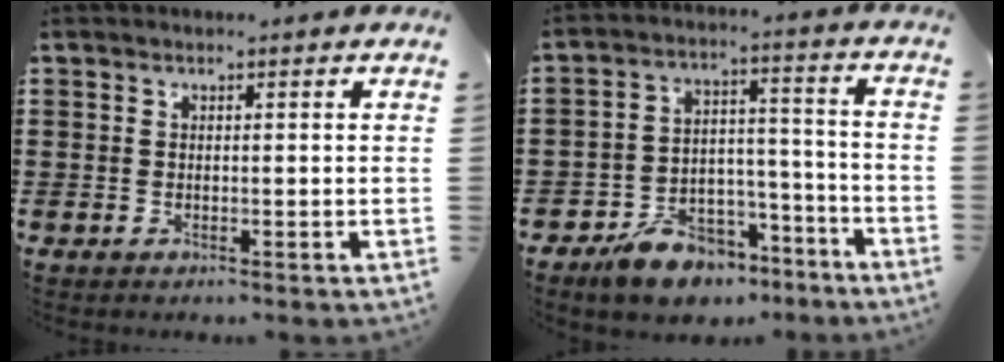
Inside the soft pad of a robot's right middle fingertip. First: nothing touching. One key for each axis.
{"total": 9.0, "fx": -7.4, "fy": 4.3, "fz": 2.5, "tx": -0.041, "ty": 0.046, "tz": -0.138}